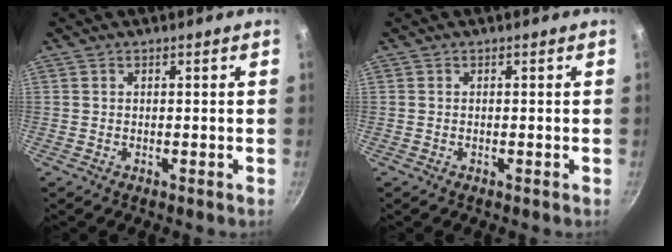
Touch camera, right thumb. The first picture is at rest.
{"total": 0.0}